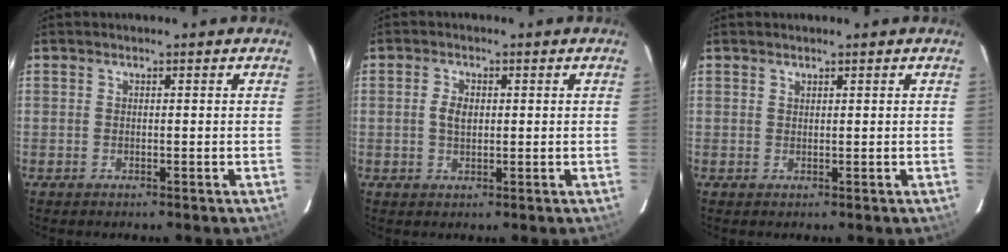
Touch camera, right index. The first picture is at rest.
{"total": 2.9, "force": [0.2, 1.8, 2.3], "torque": [-0.044, 0.005, 0.005]}
{"total": 0.5, "force": [0.5, 0.0, 0.0], "torque": [-0.001, 0.001, 0.010]}